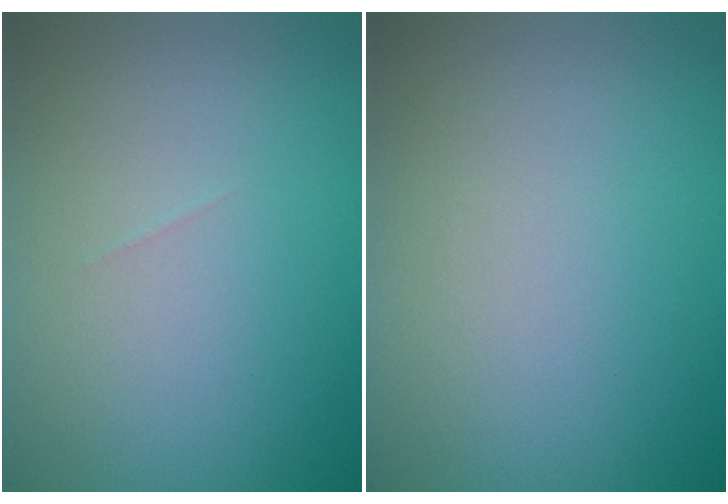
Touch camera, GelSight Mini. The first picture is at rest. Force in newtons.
{"total": 0.0}